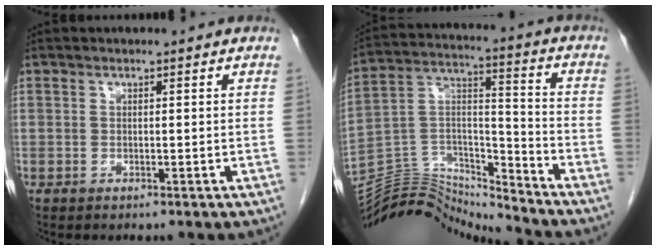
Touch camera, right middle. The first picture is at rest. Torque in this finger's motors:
{"motor_torque": [-0.67, -0.29, -0.35, -0.12]}